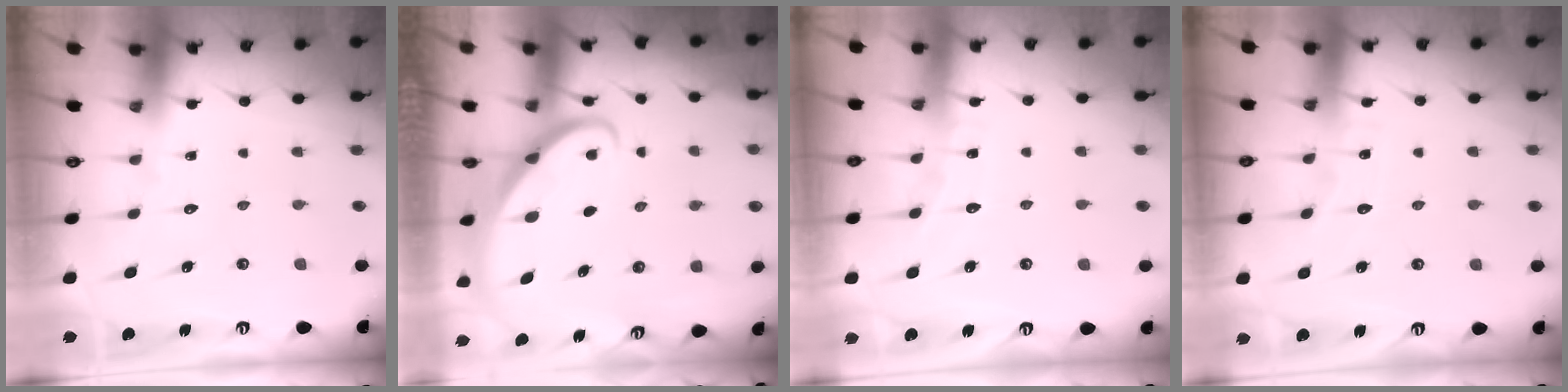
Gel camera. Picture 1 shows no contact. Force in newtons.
{"total": 2.3, "press": 2.3, "slide": 0.2}
{"total": 6.1, "press": 6.1, "slide": 0.6}
{"total": 3.6, "press": 3.5, "slide": 0.5}